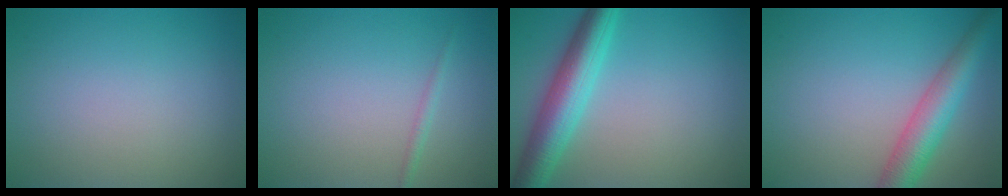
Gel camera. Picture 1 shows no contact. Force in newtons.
{"total": 0.8, "press": 0.8, "slide": 0.0}
{"total": 6.0, "press": 6.0, "slide": 0.1}
{"total": 5.1, "press": 5.1, "slide": 0.2}